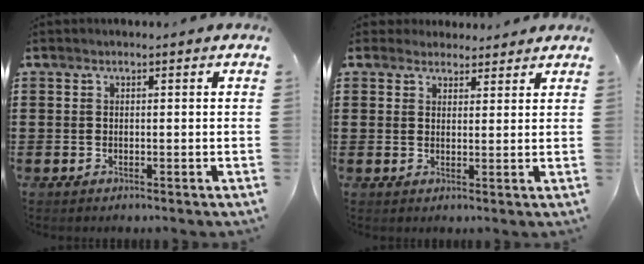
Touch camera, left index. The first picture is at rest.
{"total": 3.0, "force": [2.7, 1.2, 0.1], "torque": [-0.011, 0.000, 0.053]}